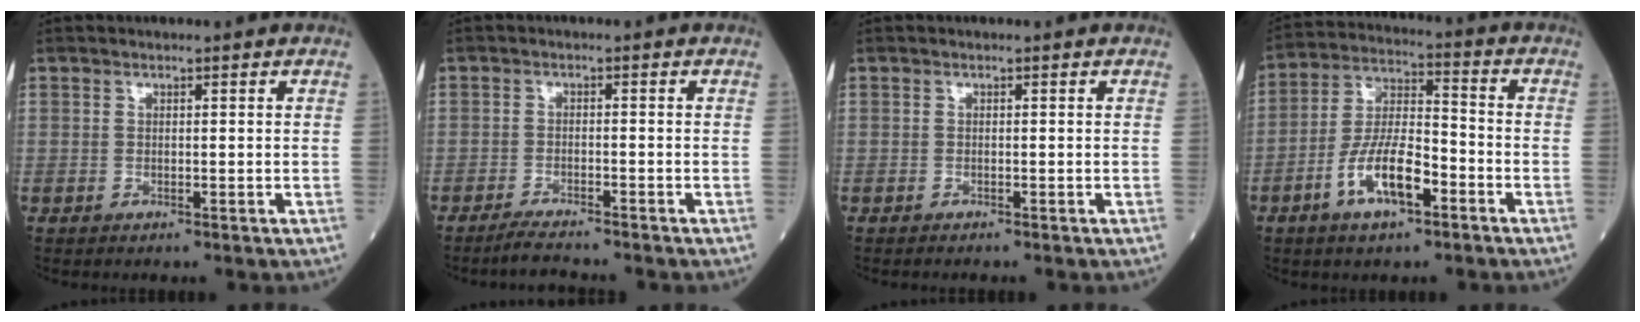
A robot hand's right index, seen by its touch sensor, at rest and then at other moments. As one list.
[{"total": 3.8, "force": [-3.5, -0.2, 1.5], "torque": [-0.032, -0.015, -0.057]}, {"total": 0.6, "force": [-0.6, -0.1, 0.3], "torque": [-0.007, -0.002, -0.009]}, {"total": 10.4, "force": [-4.9, 3.3, 8.6], "torque": [-0.175, 0.006, -0.091]}]